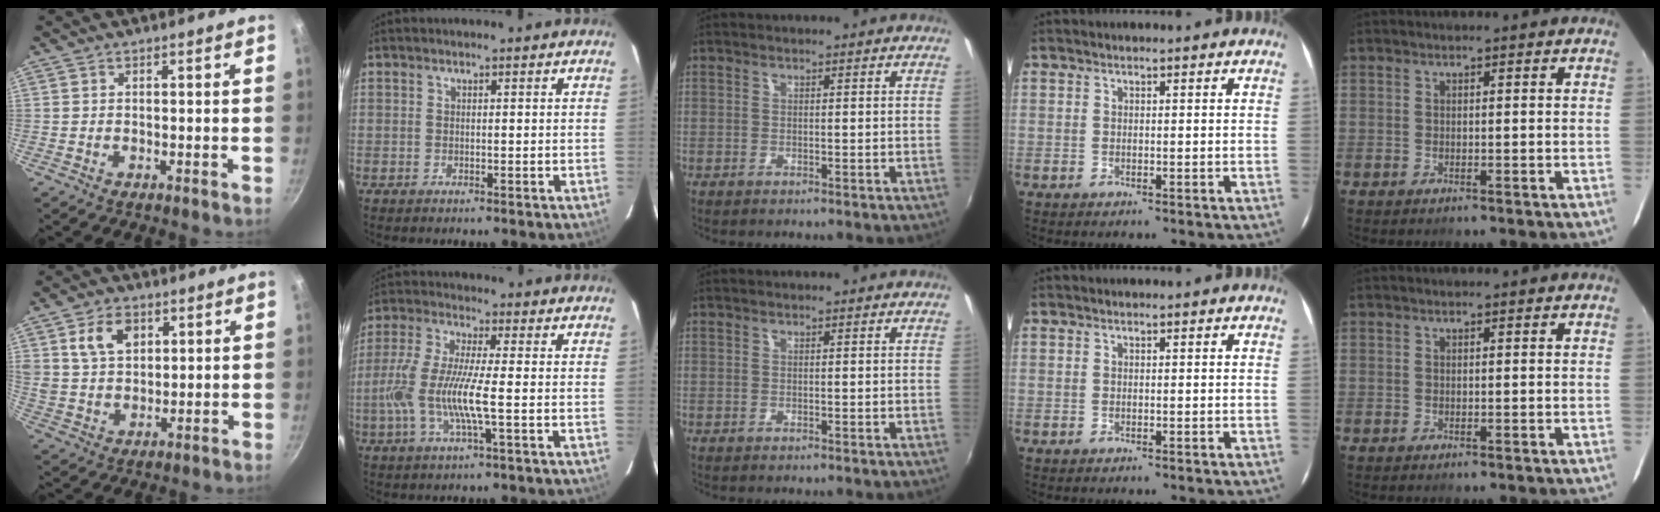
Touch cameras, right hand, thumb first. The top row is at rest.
{"thumb": {"total": 8.7, "force": [3.4, 6.1, 5.2], "torque": [-0.077, -0.009, 0.064]}, "index": {"total": 11.2, "force": [-2.4, 1.2, 10.9], "torque": [-0.228, -0.006, -0.048]}}